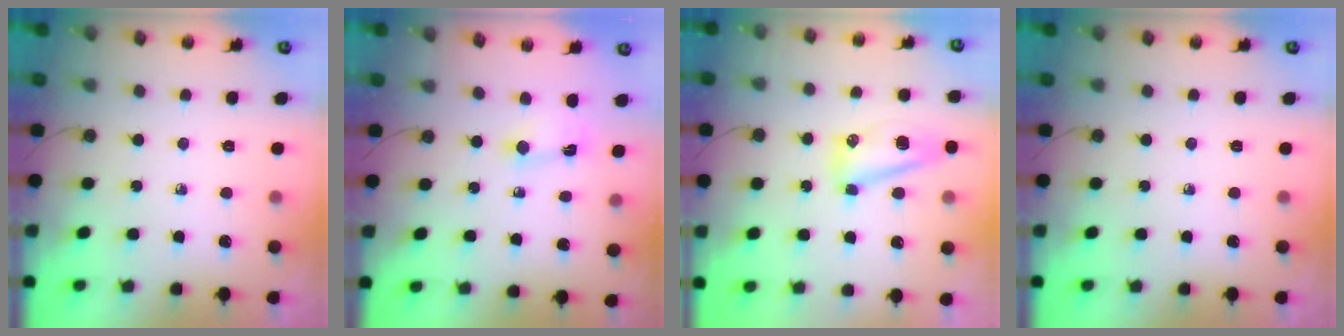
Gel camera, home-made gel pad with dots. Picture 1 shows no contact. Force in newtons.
{"total": 1.5, "press": 1.5, "slide": 0.2}
{"total": 13.3, "press": 11.6, "slide": 6.6}
{"total": 0.0}